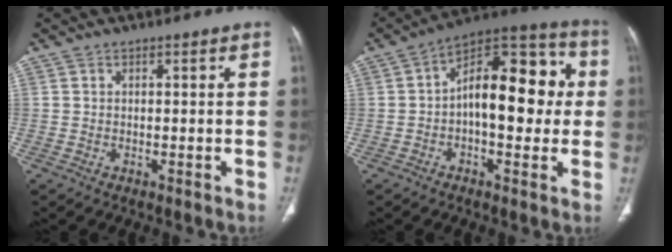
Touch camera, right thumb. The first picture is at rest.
{"total": 18.5, "force": [0.6, 9.5, 15.8], "torque": [-0.201, 0.043, 0.002]}